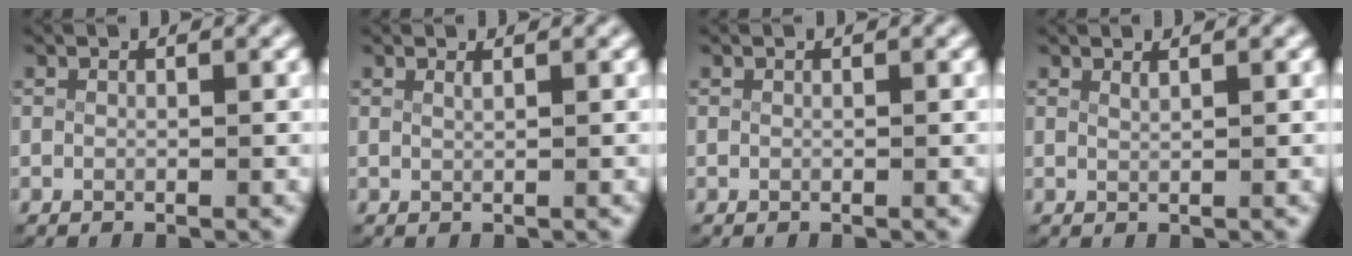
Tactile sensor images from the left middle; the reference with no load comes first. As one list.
[{"total": 0.5, "force": [0.3, -0.4, 0.3], "torque": [-0.009, -0.006, 0.011]}, {"total": 0.0}, {"total": 0.7, "force": [0.6, -0.4, 0.2], "torque": [-0.006, -0.006, 0.016]}]